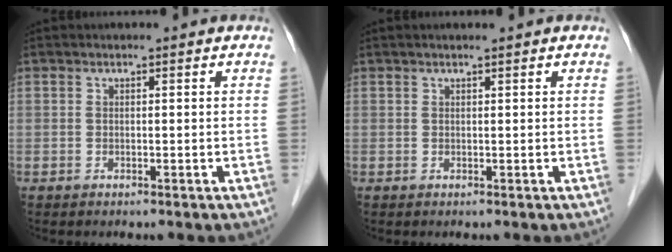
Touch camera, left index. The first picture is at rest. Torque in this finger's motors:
{"motor_torque": [0.19, -0.19, 0.04, 0.01]}